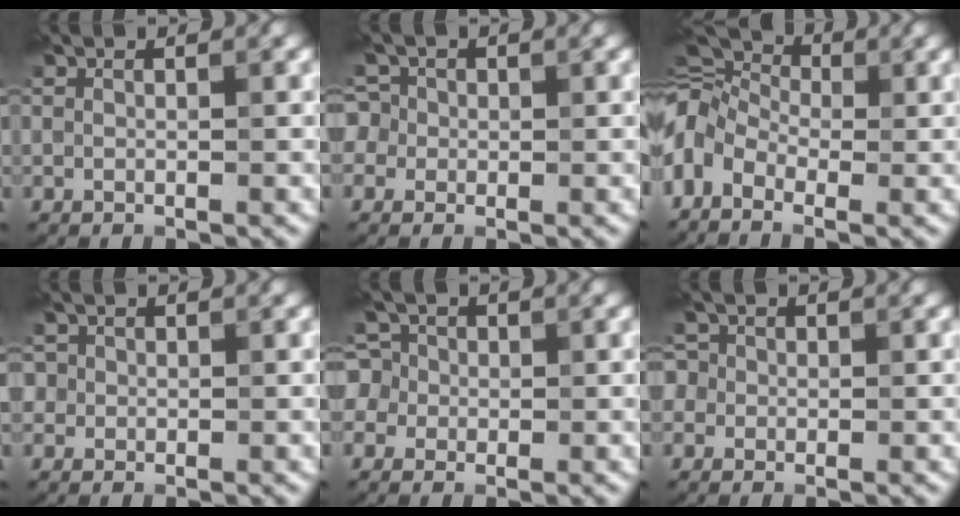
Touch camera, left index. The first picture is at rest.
{"total": 3.8, "force": [0.3, 3.5, 1.3], "torque": [-0.010, 0.034, -0.031]}
{"total": 10.8, "force": [-0.5, 7.9, 7.3], "torque": [-0.157, 0.035, -0.032]}
{"total": 2.0, "force": [0.7, 1.8, 0.6], "torque": [0.003, 0.010, 0.002]}
{"total": 4.1, "force": [-0.1, 3.9, 1.2], "torque": [-0.018, 0.032, -0.038]}
{"total": 2.7, "force": [0.4, 2.5, 0.9], "torque": [0.002, 0.022, -0.025]}